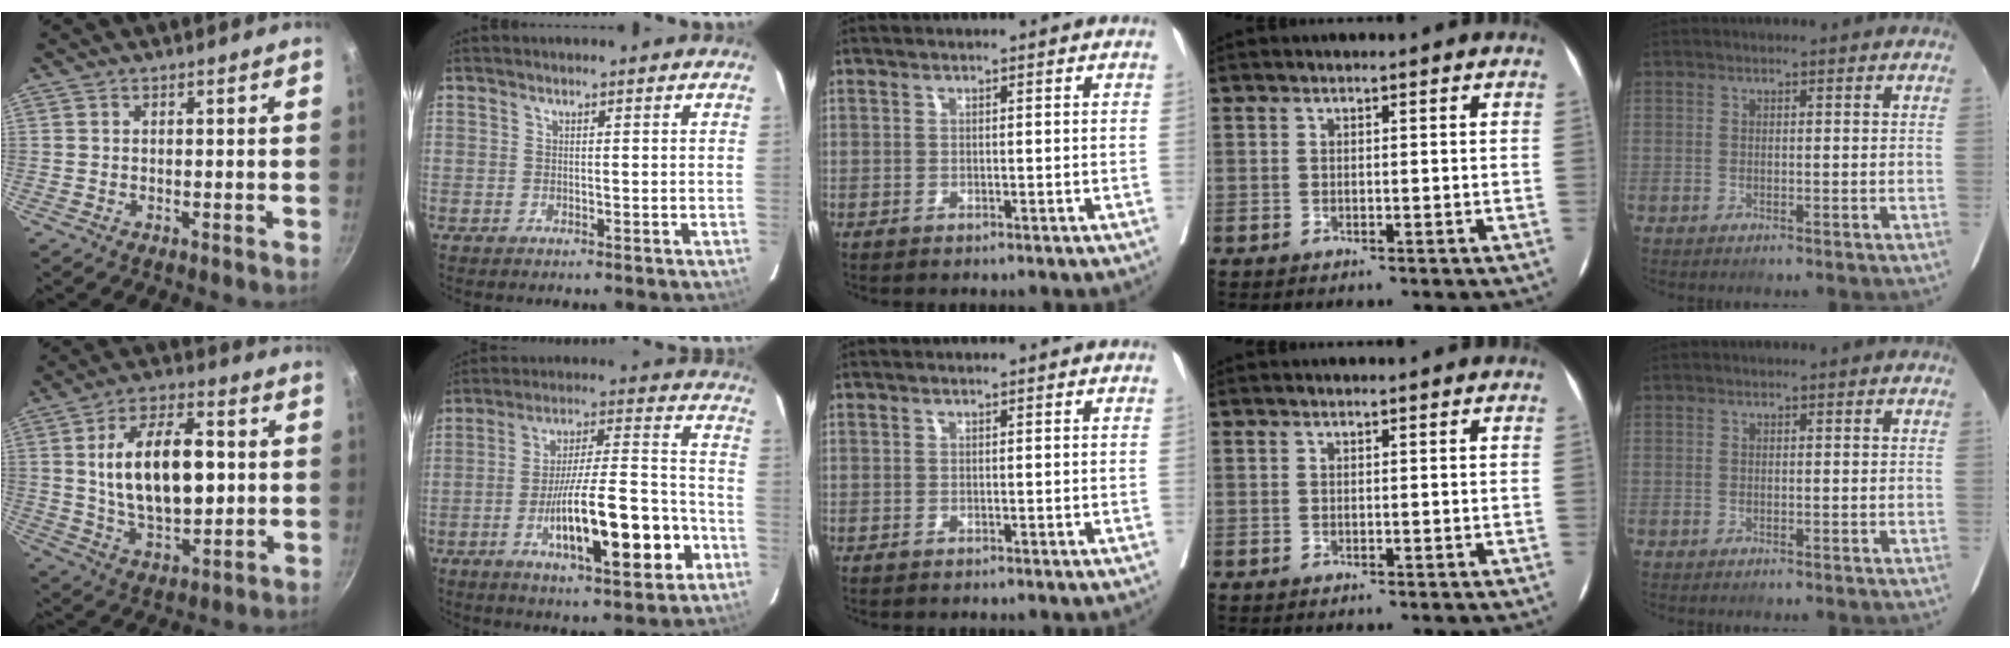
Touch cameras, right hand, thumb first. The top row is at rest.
{"thumb": {"total": 17.3, "force": [2.0, 9.0, 14.6], "torque": [-0.226, 0.000, 0.038]}, "index": {"total": 17.7, "force": [-6.4, 3.3, 16.2], "torque": [-0.264, 0.007, -0.093]}}